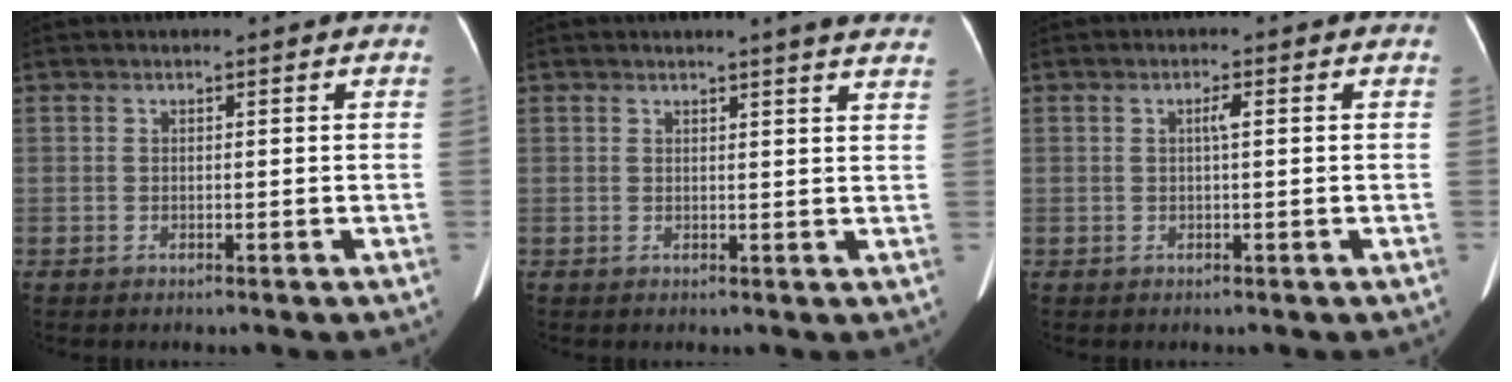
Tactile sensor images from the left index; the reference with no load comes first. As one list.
[{"total": 7.6, "force": [6.9, -0.1, 3.2], "torque": [-0.031, -0.009, 0.054]}, {"total": 1.3, "force": [0.2, 0.1, 1.3], "torque": [-0.028, 0.000, 0.004]}]